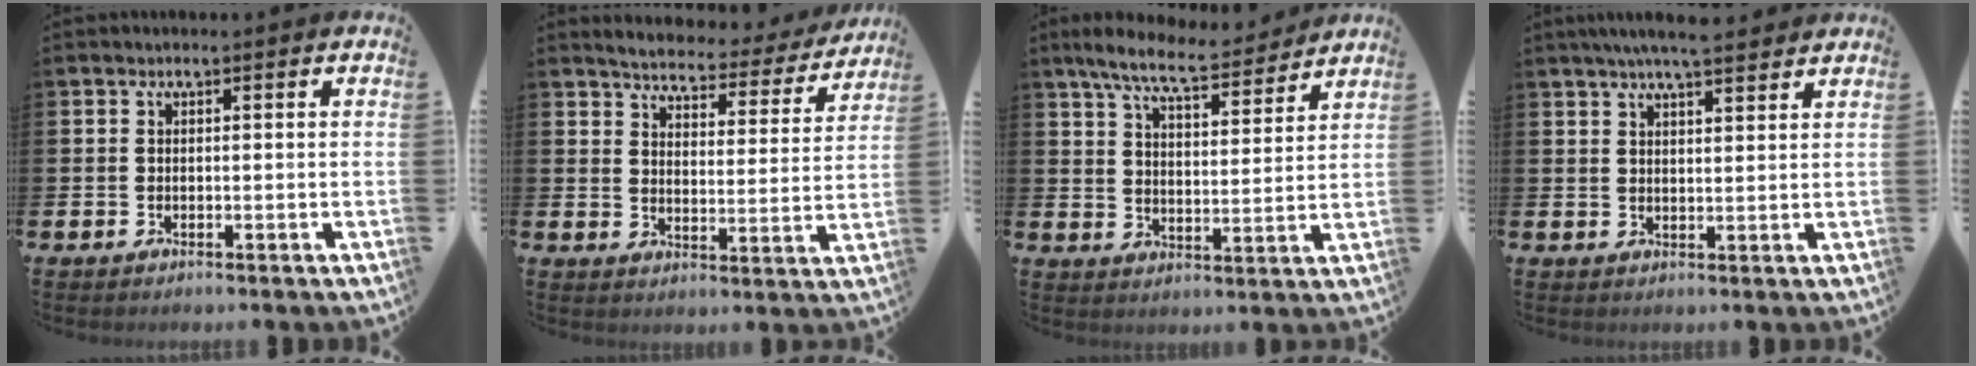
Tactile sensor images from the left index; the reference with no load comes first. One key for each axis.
{"total": 4.2, "fx": 4.0, "fy": 0.8, "fz": 0.8, "tx": -0.036, "ty": -0.036, "tz": 0.062}
{"total": 8.1, "fx": 7.4, "fy": 1.0, "fz": 3.1, "tx": -0.085, "ty": -0.039, "tz": 0.131}
{"total": 5.3, "fx": 5.0, "fy": 0.3, "fz": 1.9, "tx": -0.040, "ty": -0.018, "tz": 0.088}